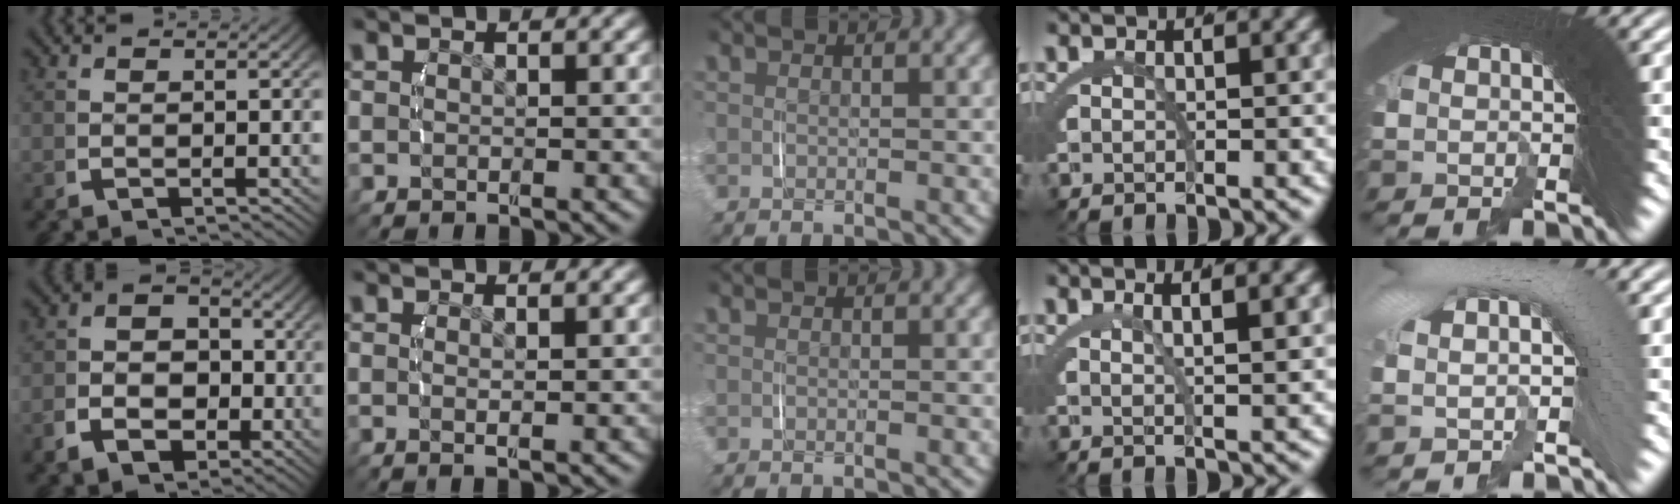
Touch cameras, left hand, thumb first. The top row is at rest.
{"thumb": {"total": 6.8, "force": [-0.7, 5.5, 4.0], "torque": [-0.070, -0.019, -0.007]}, "index": {"total": 0.8, "force": [0.0, -0.4, 0.7], "torque": [-0.020, -0.008, 0.004]}, "ring": {"total": 2.4, "force": [1.5, -0.9, 1.6], "torque": [-0.019, 0.002, 0.027]}, "little": {"total": 4.9, "force": [1.2, 1.7, 4.5], "torque": [-0.056, 0.028, 0.019]}}